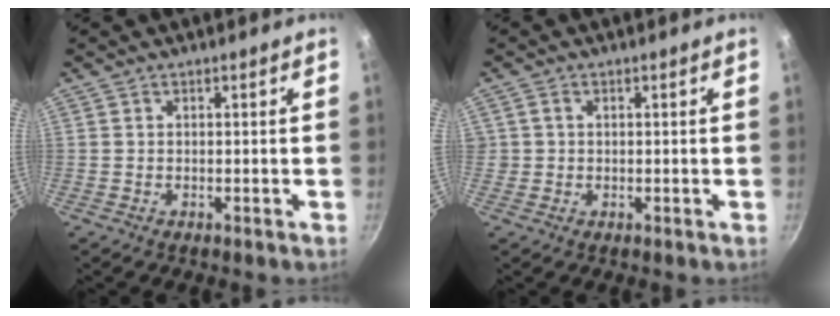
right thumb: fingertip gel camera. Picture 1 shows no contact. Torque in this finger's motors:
{"motor_torque": [0.89, 0.94, 1.05, 0.75, 0.69]}